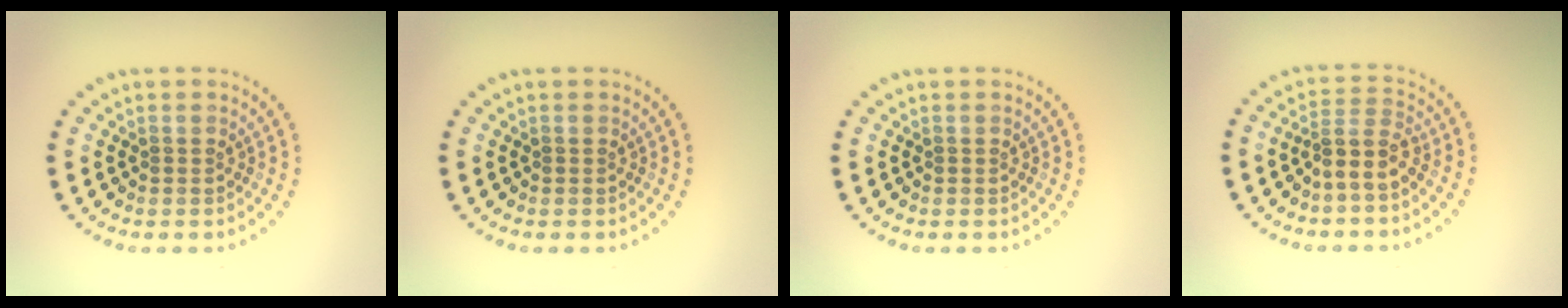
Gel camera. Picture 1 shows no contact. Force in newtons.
{"total": 0.0}
{"total": 0.0}
{"total": 2.8, "press": 2.3, "slide": 1.6}